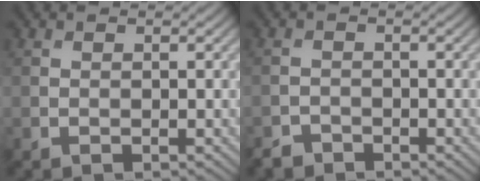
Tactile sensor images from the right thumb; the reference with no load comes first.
{"total": 1.7, "force": [-1.6, 0.7, 0.1], "torque": [-0.003, 0.000, -0.033]}